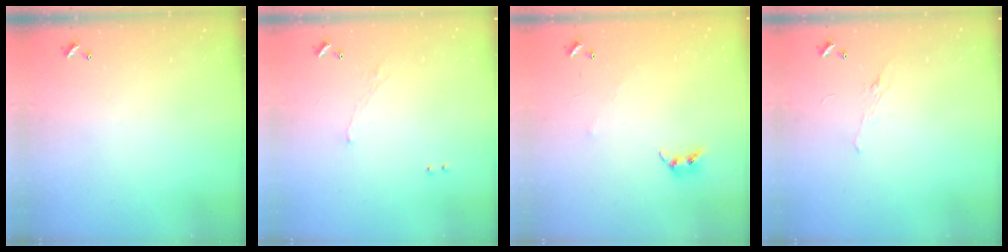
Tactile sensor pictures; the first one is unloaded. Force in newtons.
{"total": 0.8, "press": 0.6, "slide": 0.5}
{"total": 5.0, "press": 4.9, "slide": 0.2}
{"total": 2.2, "press": 2.1, "slide": 0.8}